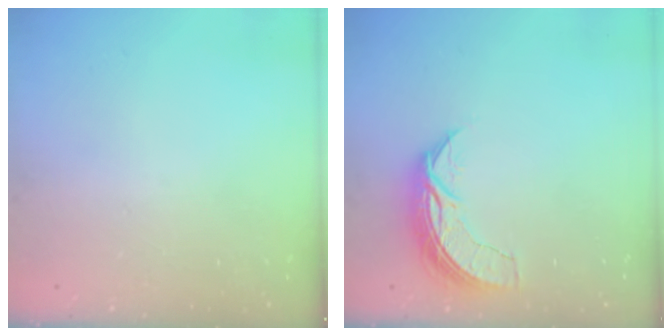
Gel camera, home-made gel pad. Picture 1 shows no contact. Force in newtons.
{"total": 7.4, "press": 7.3, "slide": 0.5}